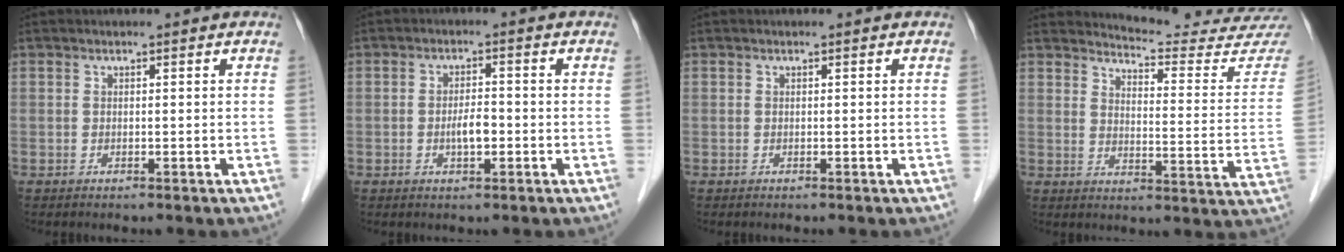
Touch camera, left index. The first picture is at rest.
{"total": 3.1, "force": [-1.0, 1.0, 2.7], "torque": [-0.051, -0.001, -0.017]}
{"total": 0.0}
{"total": 16.9, "force": [16.8, 0.4, 1.7], "torque": [-0.011, -0.121, 0.181]}